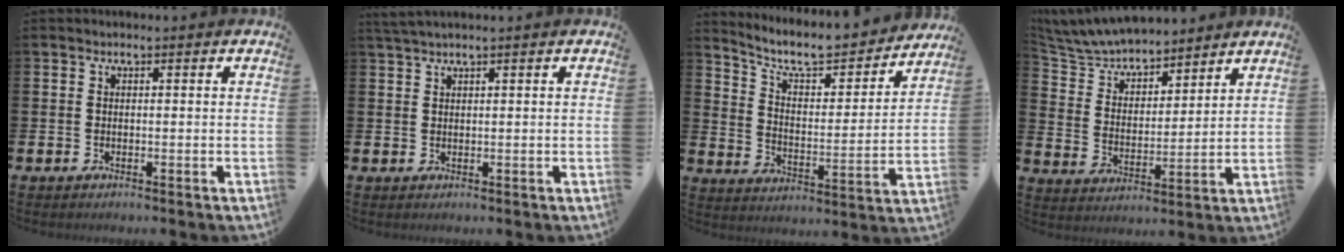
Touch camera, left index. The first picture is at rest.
{"total": 1.6, "force": [1.4, -0.3, 0.7], "torque": [-0.019, 0.002, 0.027]}
{"total": 8.1, "force": [7.3, 2.1, 2.9], "torque": [-0.078, -0.055, 0.120]}
{"total": 7.3, "force": [7.0, 1.6, 1.3], "torque": [-0.064, -0.047, 0.123]}